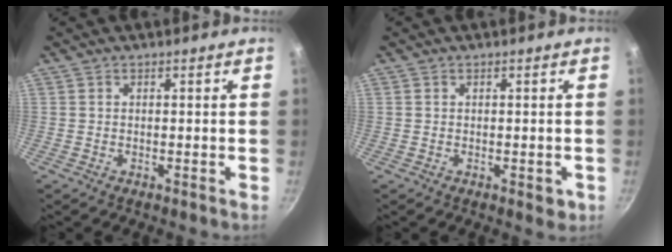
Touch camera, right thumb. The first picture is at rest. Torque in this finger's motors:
{"motor_torque": [0.35, 0.75, -0.23, 0.06, 0.00]}